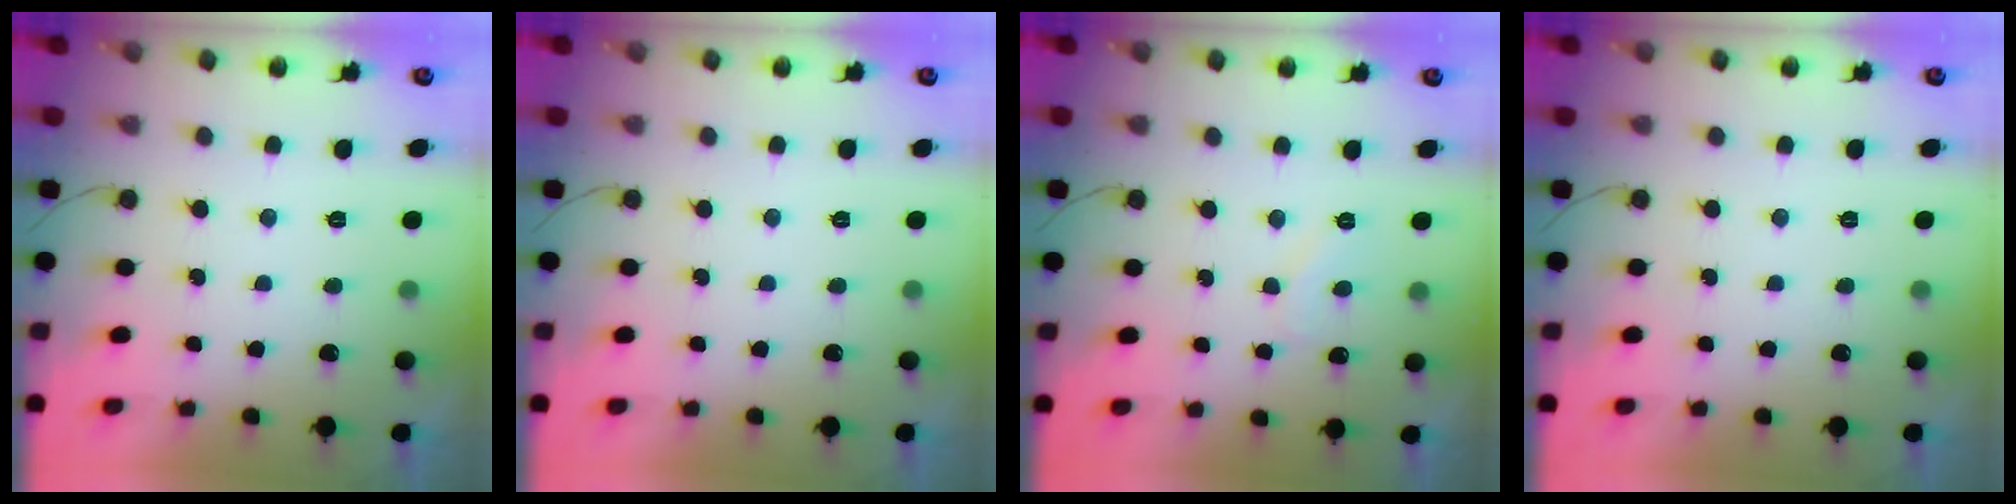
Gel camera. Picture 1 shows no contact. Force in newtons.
{"total": 0.0}
{"total": 6.4, "press": 6.3, "slide": 0.6}
{"total": 0.0}